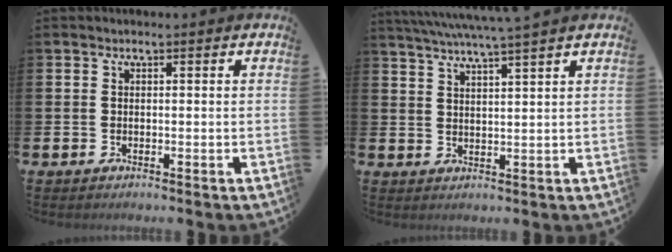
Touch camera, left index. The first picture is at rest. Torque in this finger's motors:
{"motor_torque": [0.72, -0.73, 0.12, 0.07]}